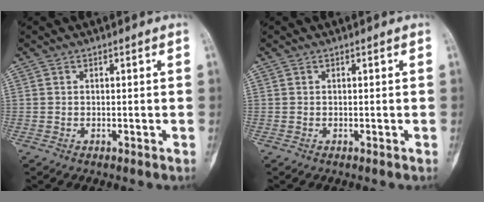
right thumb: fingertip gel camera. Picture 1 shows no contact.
{"total": 0.0}